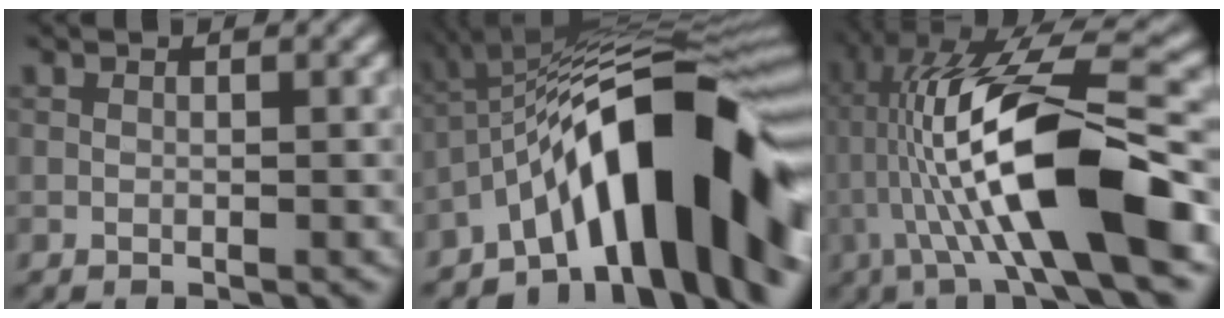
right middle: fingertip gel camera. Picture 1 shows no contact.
{"total": 14.2, "force": [-5.7, 4.8, 12.1], "torque": [-0.156, 0.046, -0.095]}
{"total": 12.2, "force": [-2.2, 2.1, 11.8], "torque": [-0.223, 0.034, -0.028]}